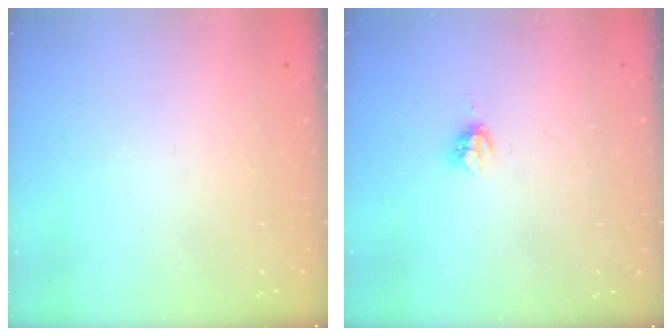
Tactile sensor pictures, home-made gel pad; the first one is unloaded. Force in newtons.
{"total": 4.1, "press": 4.1, "slide": 0.2}